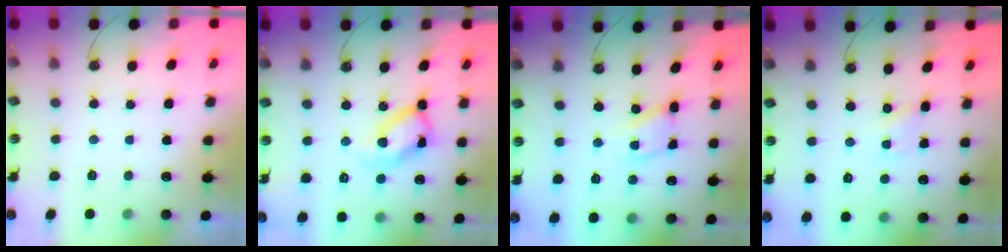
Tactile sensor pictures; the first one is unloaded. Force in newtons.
{"total": 14.5, "press": 14.5, "slide": 1.2}
{"total": 7.2, "press": 7.2, "slide": 0.5}
{"total": 1.1, "press": 1.1, "slide": 0.2}